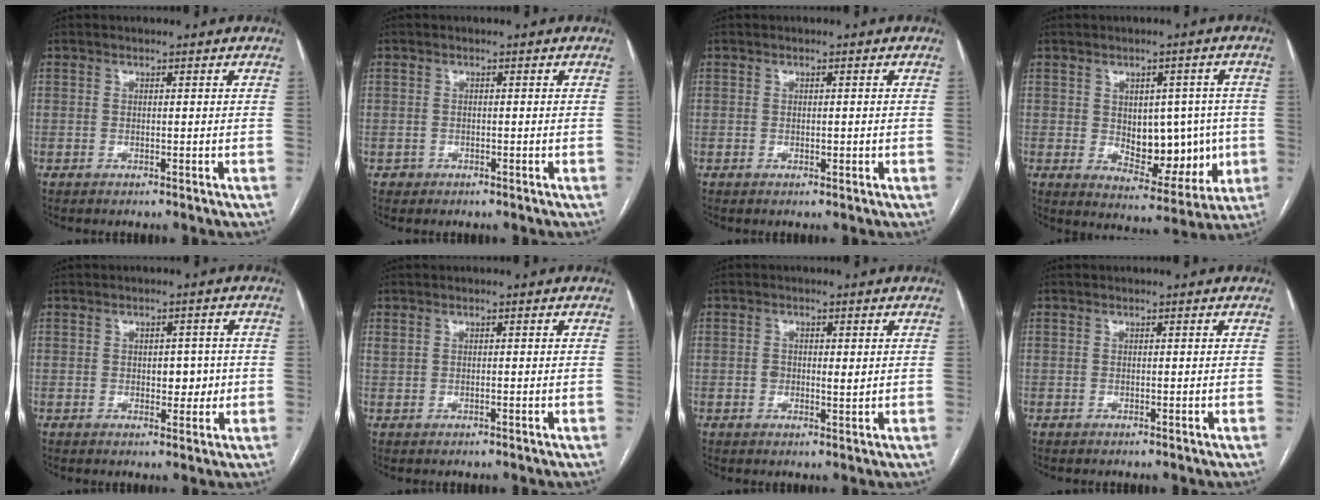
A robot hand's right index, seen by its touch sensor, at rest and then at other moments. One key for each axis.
{"total": 1.1, "fx": -0.5, "fy": 0.9, "fz": -0.2, "tx": 0.000, "ty": 0.006, "tz": -0.010}
{"total": 0.8, "fx": -0.1, "fy": 0.5, "fz": 0.7, "tx": -0.009, "ty": -0.001, "tz": -0.001}
{"total": 10.8, "fx": -0.3, "fy": 6.3, "fz": 8.8, "tx": -0.106, "ty": 0.007, "tz": 0.014}
{"total": 3.4, "fx": -0.1, "fy": 2.1, "fz": 2.7, "tx": -0.028, "ty": 0.006, "tz": 0.002}
{"total": 0.6, "fx": 0.2, "fy": 0.3, "fz": 0.5, "tx": -0.018, "ty": 0.006, "tz": 0.010}
{"total": 1.6, "fx": 0.2, "fy": 1.0, "fz": 1.2, "tx": -0.019, "ty": 0.001, "tz": 0.004}
{"total": 0.0}